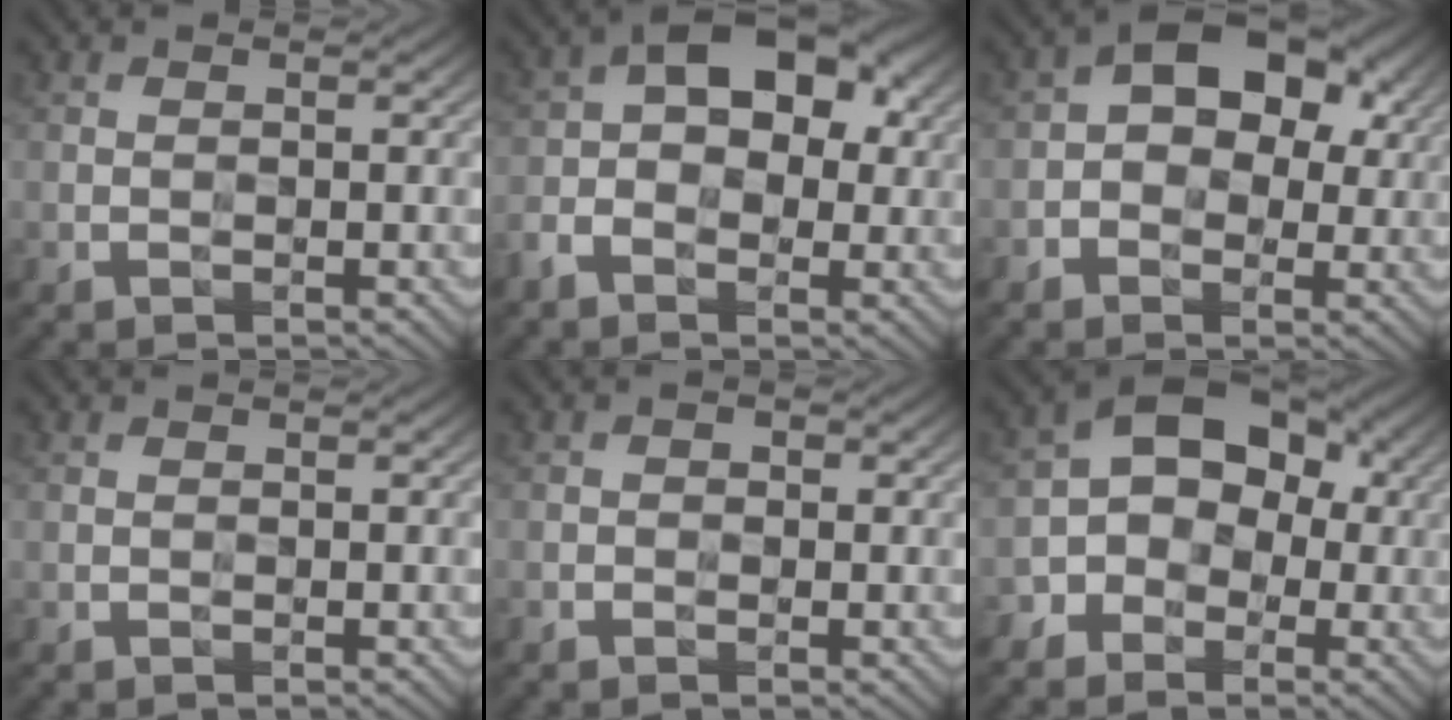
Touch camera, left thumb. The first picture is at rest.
{"total": 9.4, "force": [-0.2, 5.9, 7.3], "torque": [-0.114, 0.019, -0.021]}
{"total": 9.4, "force": [1.2, 6.3, 6.9], "torque": [-0.097, 0.016, 0.006]}
{"total": 0.0}
{"total": 0.9, "force": [-0.3, 0.8, 0.4], "torque": [-0.005, -0.004, -0.008]}
{"total": 8.8, "force": [-1.8, 6.8, 5.2], "torque": [-0.065, 0.002, -0.050]}